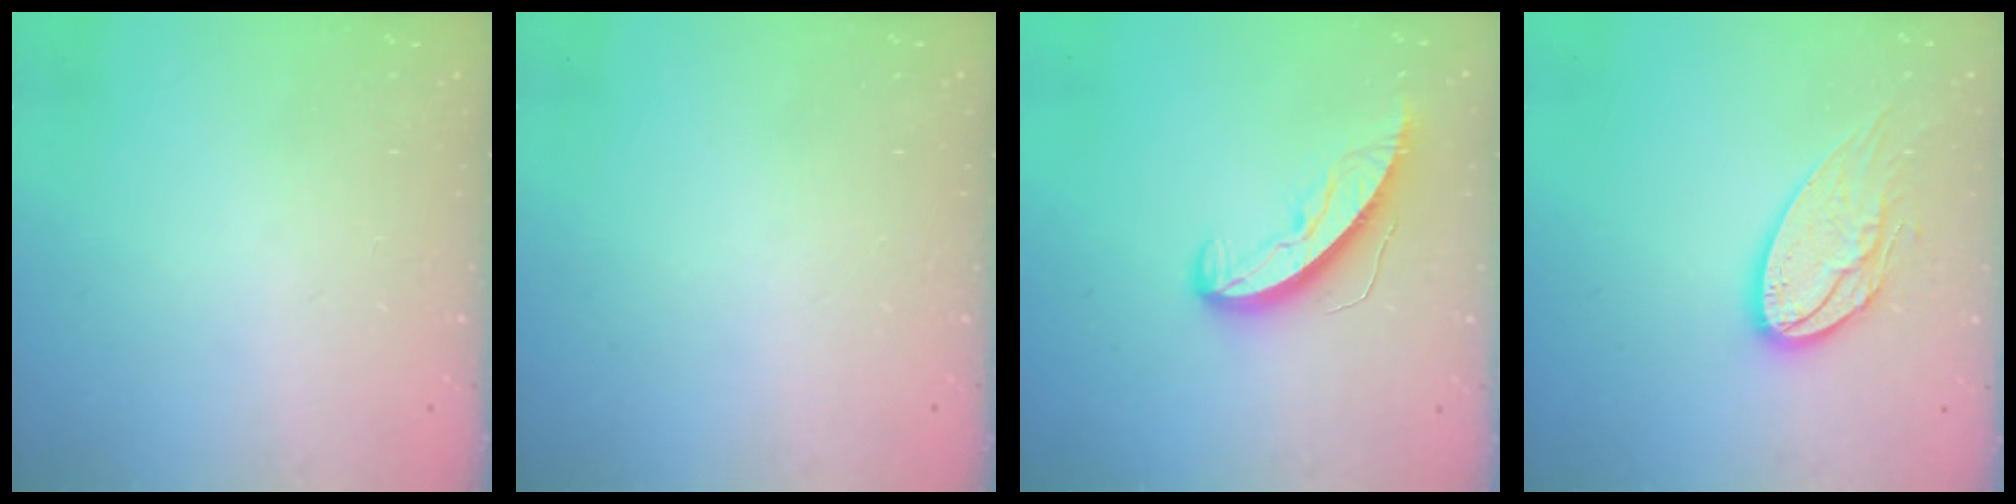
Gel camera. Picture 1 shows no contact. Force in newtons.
{"total": 0.0}
{"total": 10.7, "press": 10.6, "slide": 0.9}
{"total": 14.7, "press": 14.6, "slide": 1.2}